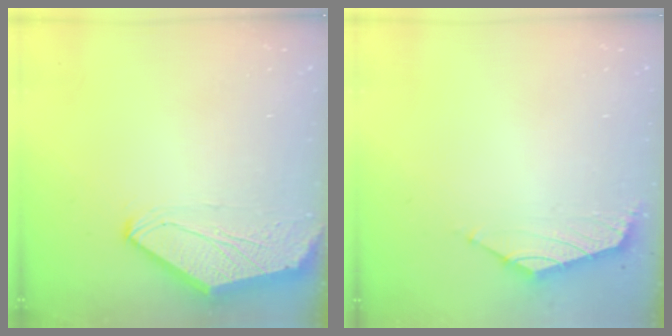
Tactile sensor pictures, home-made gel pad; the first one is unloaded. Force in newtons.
{"total": 1.8, "press": 1.7, "slide": 0.6}